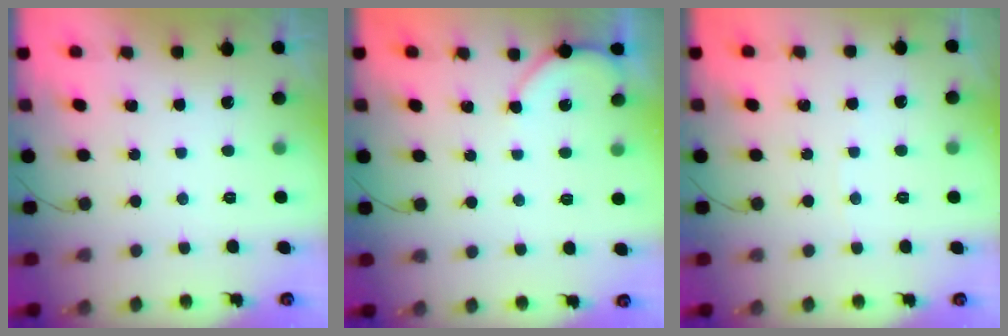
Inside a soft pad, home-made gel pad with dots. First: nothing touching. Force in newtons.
{"total": 2.9, "press": 2.9, "slide": 0.3}
{"total": 1.6, "press": 1.6, "slide": 0.2}